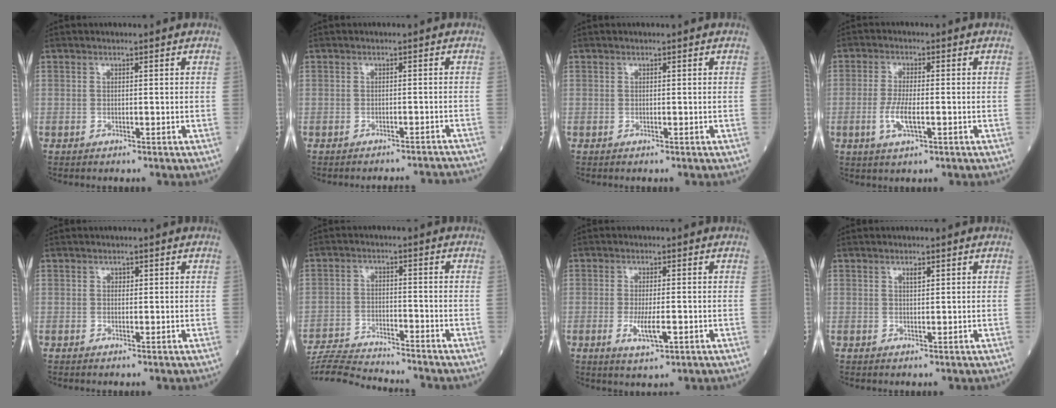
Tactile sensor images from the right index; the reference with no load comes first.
{"total": 7.9, "force": [-7.9, 0.2, 1.0], "torque": [-0.002, 0.001, -0.082]}
{"total": 0.0}
{"total": 4.7, "force": [-1.3, 1.0, 4.4], "torque": [-0.096, -0.006, -0.023]}
{"total": 0.6, "force": [0.2, 0.5, 0.3], "torque": [0.000, 0.000, 0.002]}
{"total": 10.9, "force": [-10.5, -0.9, 2.5], "torque": [-0.039, -0.008, -0.183]}
{"total": 4.4, "force": [-1.2, 0.9, 4.1], "torque": [-0.082, -0.009, -0.017]}
{"total": 1.1, "force": [0.6, 0.4, 0.8], "torque": [-0.015, -0.001, 0.011]}